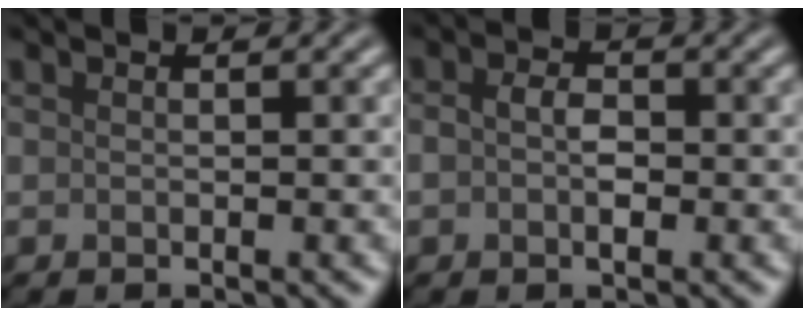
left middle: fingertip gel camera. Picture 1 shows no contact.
{"total": 2.1, "force": [-0.3, 1.2, 1.6], "torque": [-0.032, 0.003, -0.007]}